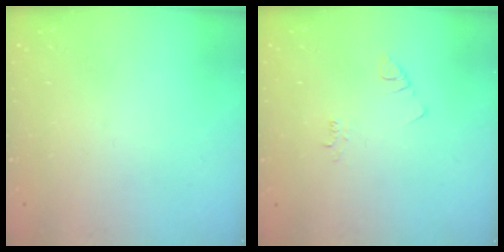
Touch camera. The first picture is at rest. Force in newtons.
{"total": 2.1, "press": 2.1, "slide": 0.4}